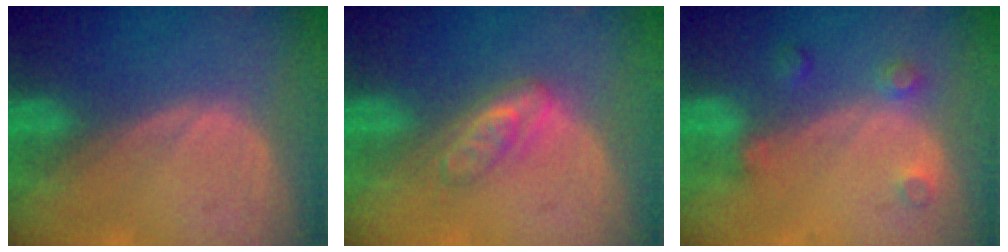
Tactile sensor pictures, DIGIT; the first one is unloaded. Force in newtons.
{"total": 4.8, "press": 4.2, "slide": 2.3}
{"total": 3.4, "press": 3.1, "slide": 1.3}